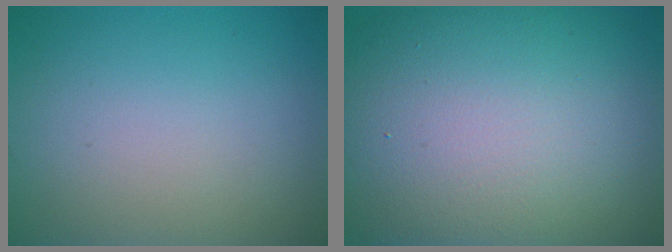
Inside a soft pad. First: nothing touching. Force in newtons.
{"total": 17.8, "press": 17.7, "slide": 1.1}